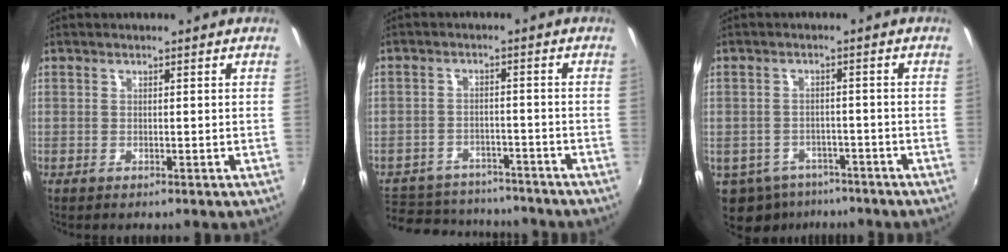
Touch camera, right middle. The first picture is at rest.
{"total": 14.6, "force": [-11.3, 8.0, 4.5], "torque": [-0.126, 0.021, -0.149]}
{"total": 10.3, "force": [-6.6, 7.0, 3.7], "torque": [-0.107, -0.011, -0.088]}